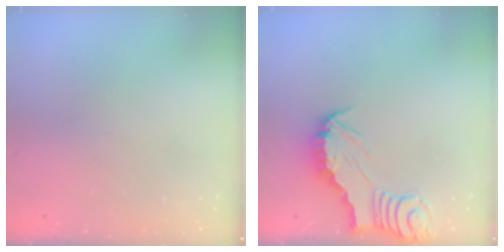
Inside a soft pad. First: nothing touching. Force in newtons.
{"total": 2.4, "press": 2.4, "slide": 0.2}